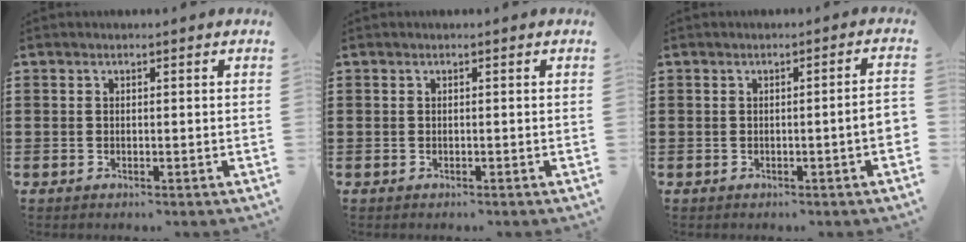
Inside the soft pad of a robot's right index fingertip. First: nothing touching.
{"total": 0.0}
{"total": 2.9, "force": [-0.8, -0.1, 2.8], "torque": [-0.045, -0.006, -0.014]}